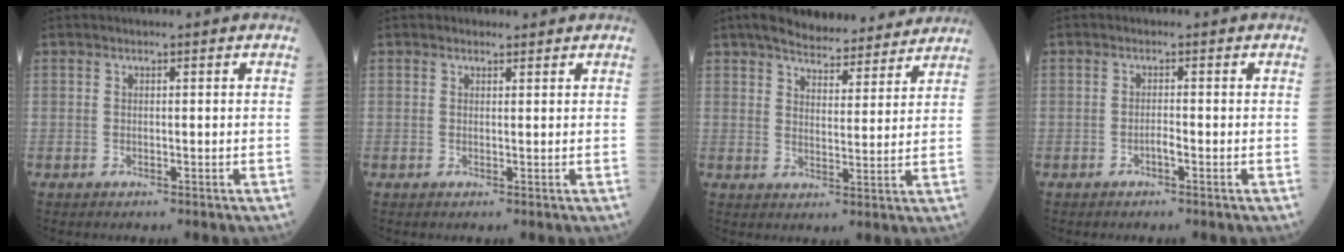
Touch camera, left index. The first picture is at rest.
{"total": 0.9, "force": [0.7, 0.5, 0.1], "torque": [-0.003, 0.001, 0.008]}
{"total": 15.4, "force": [13.8, 3.6, 5.8], "torque": [-0.069, 0.018, 0.186]}
{"total": 1.0, "force": [-0.6, 0.1, 0.8], "torque": [-0.016, 0.002, -0.012]}